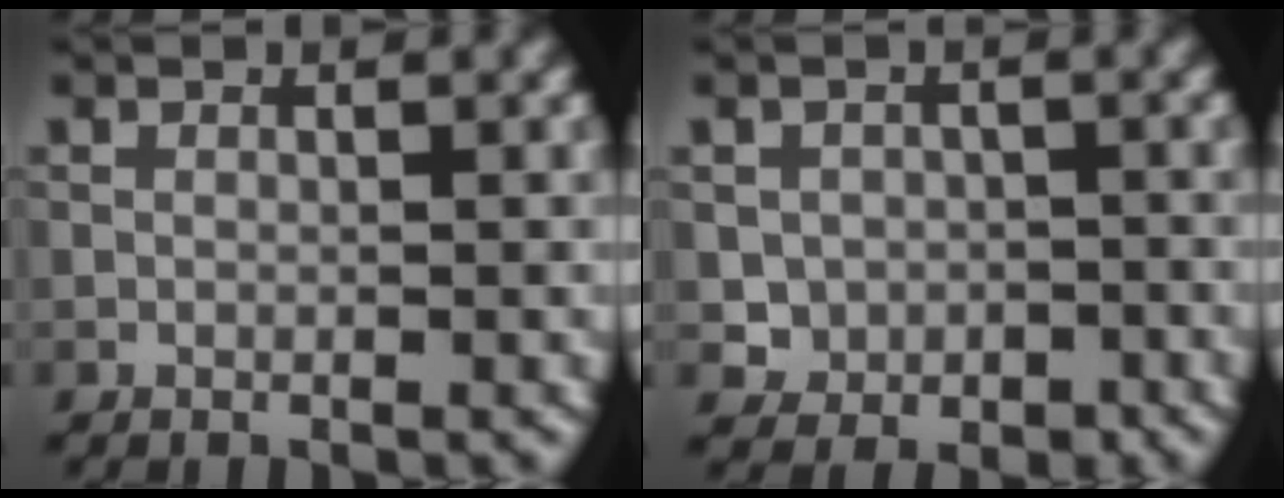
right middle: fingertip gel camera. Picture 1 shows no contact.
{"total": 2.9, "force": [-0.4, 2.8, 0.7], "torque": [-0.002, -0.008, -0.009]}